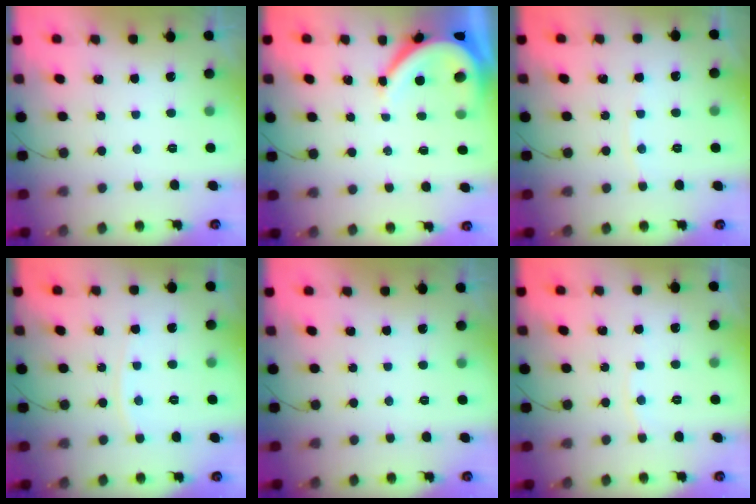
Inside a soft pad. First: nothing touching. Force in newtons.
{"total": 7.3, "press": 7.3, "slide": 0.7}
{"total": 4.3, "press": 4.3, "slide": 0.7}
{"total": 3.9, "press": 3.9, "slide": 0.4}
{"total": 0.0}
{"total": 2.5, "press": 2.5, "slide": 0.2}